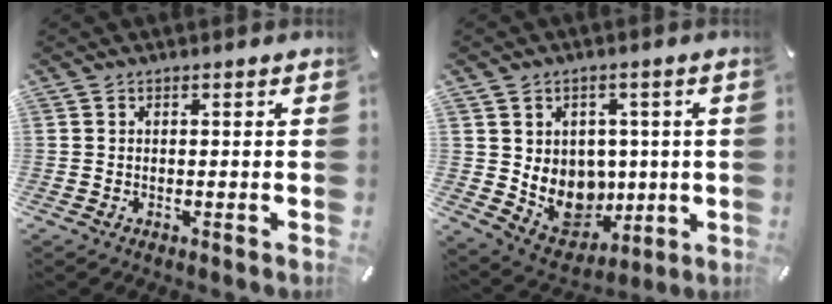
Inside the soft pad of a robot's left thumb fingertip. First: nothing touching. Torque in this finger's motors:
{"motor_torque": [1.04, 1.11, 0.53, -0.45, 0.08]}